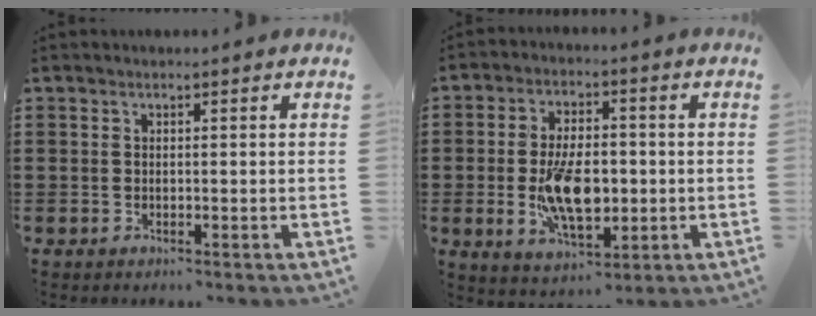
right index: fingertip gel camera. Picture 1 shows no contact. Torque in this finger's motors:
{"motor_torque": [2.14, 0.00, 1.06, 0.21]}